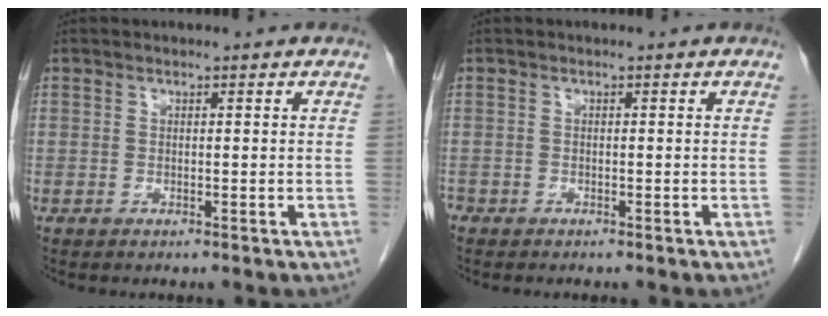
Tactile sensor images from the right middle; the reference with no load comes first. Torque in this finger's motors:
{"motor_torque": [0.08, -0.29, 0.05, -0.01]}